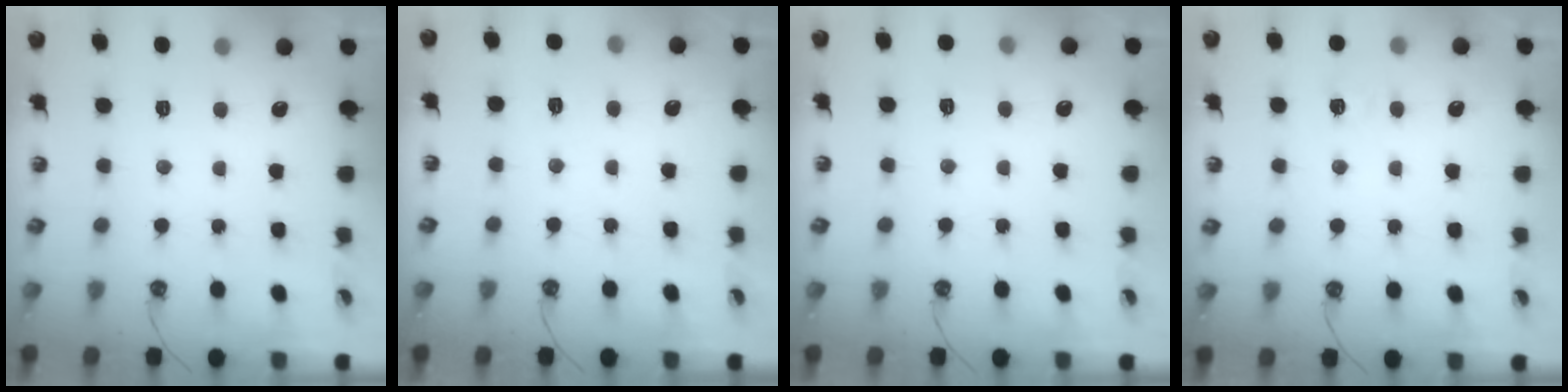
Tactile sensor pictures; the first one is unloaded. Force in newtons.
{"total": 3.6, "press": 3.6, "slide": 0.5}
{"total": 4.2, "press": 4.2, "slide": 0.5}
{"total": 4.2, "press": 4.2, "slide": 0.5}